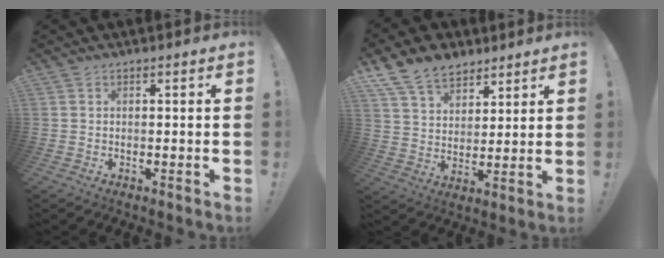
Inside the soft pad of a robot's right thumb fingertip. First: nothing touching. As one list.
[{"total": 12.3, "force": [8.6, 7.6, 4.2], "torque": [-0.081, -0.052, 0.170]}]